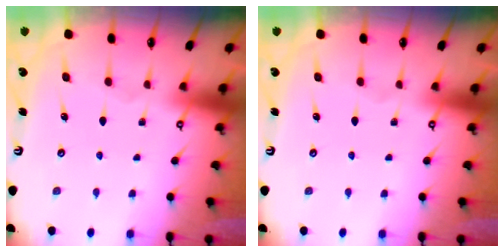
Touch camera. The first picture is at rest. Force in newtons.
{"total": 0.0}